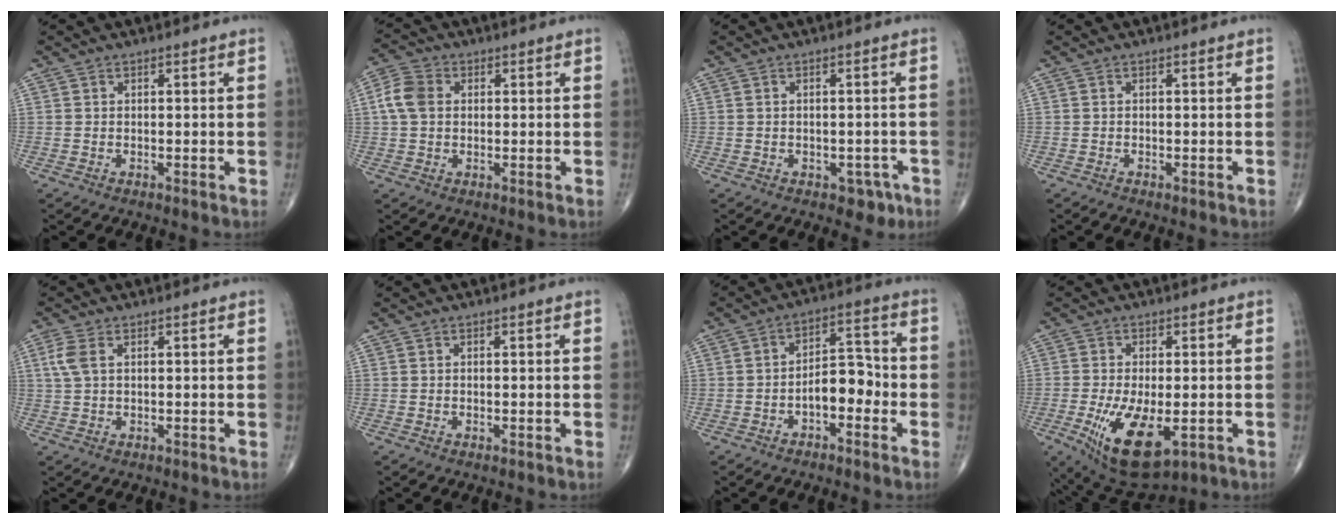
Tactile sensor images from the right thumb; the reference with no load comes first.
{"total": 5.8, "force": [0.7, 4.4, 3.7], "torque": [-0.080, 0.013, 0.009]}
{"total": 3.2, "force": [-1.7, 2.2, 1.7], "torque": [-0.002, 0.006, -0.017]}
{"total": 0.0}
{"total": 3.6, "force": [1.1, 1.9, 2.9], "torque": [-0.083, 0.013, 0.024]}
{"total": 0.0}
{"total": 7.1, "force": [-2.5, 3.9, 5.4], "torque": [-0.059, 0.038, -0.049]}
{"total": 13.3, "force": [-4.1, 6.1, 11.1], "torque": [-0.196, -0.016, -0.051]}